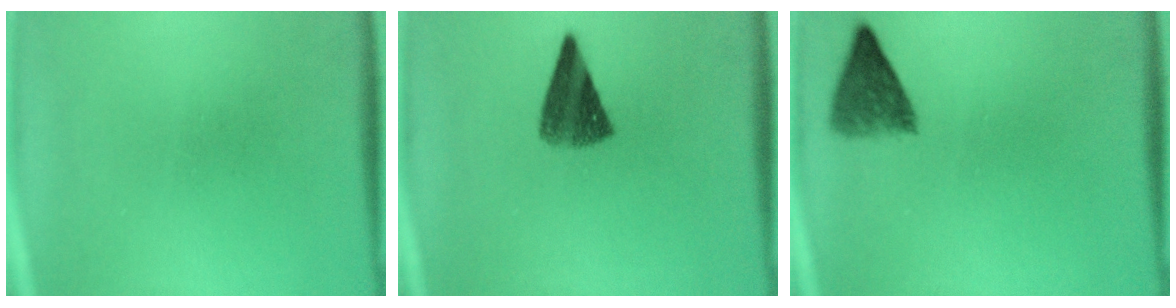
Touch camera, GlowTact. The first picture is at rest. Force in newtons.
{"total": 7.2}
{"total": 4.5}